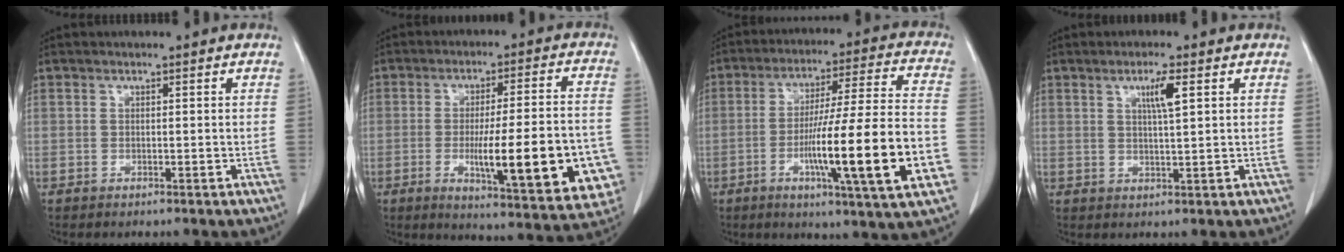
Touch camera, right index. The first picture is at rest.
{"total": 19.5, "force": [-4.9, 3.5, 18.5], "torque": [-0.207, 0.004, -0.050]}
{"total": 20.3, "force": [-5.6, 0.2, 19.5], "torque": [-0.290, -0.009, -0.086]}
{"total": 3.8, "force": [1.6, 0.0, 3.5], "torque": [-0.059, -0.003, 0.026]}